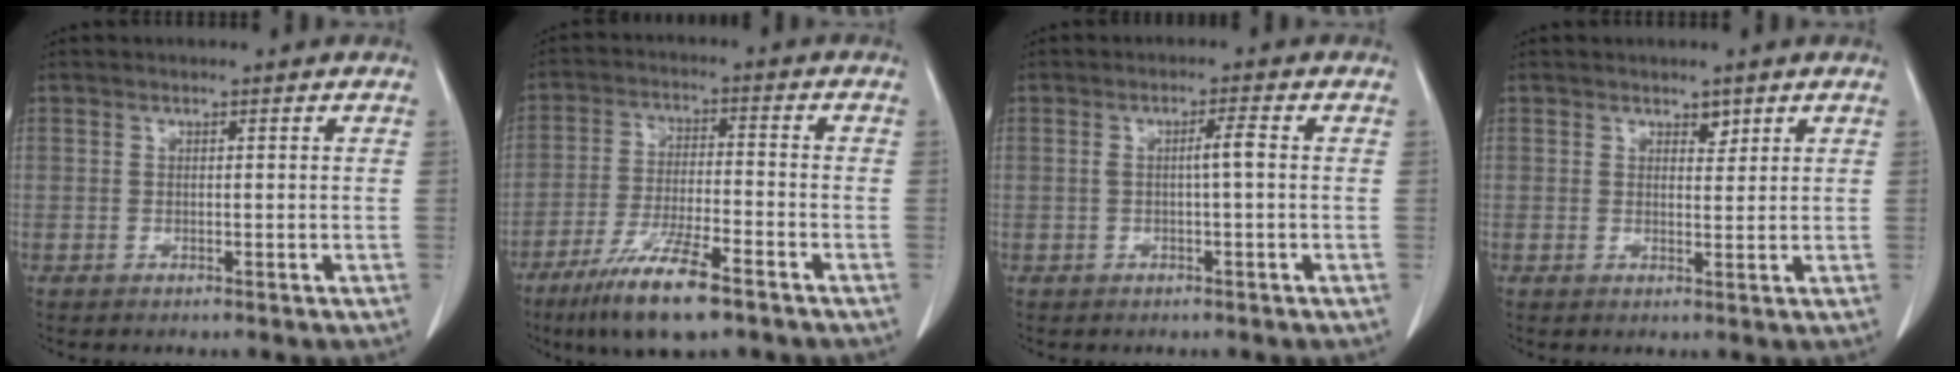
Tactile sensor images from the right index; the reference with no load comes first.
{"total": 11.7, "force": [-7.6, 1.7, 8.7], "torque": [-0.166, -0.024, -0.132]}
{"total": 2.4, "force": [0.0, -0.1, 2.4], "torque": [-0.041, 0.003, -0.001]}
{"total": 1.6, "force": [1.2, 0.8, 0.7], "torque": [-0.009, -0.003, 0.017]}